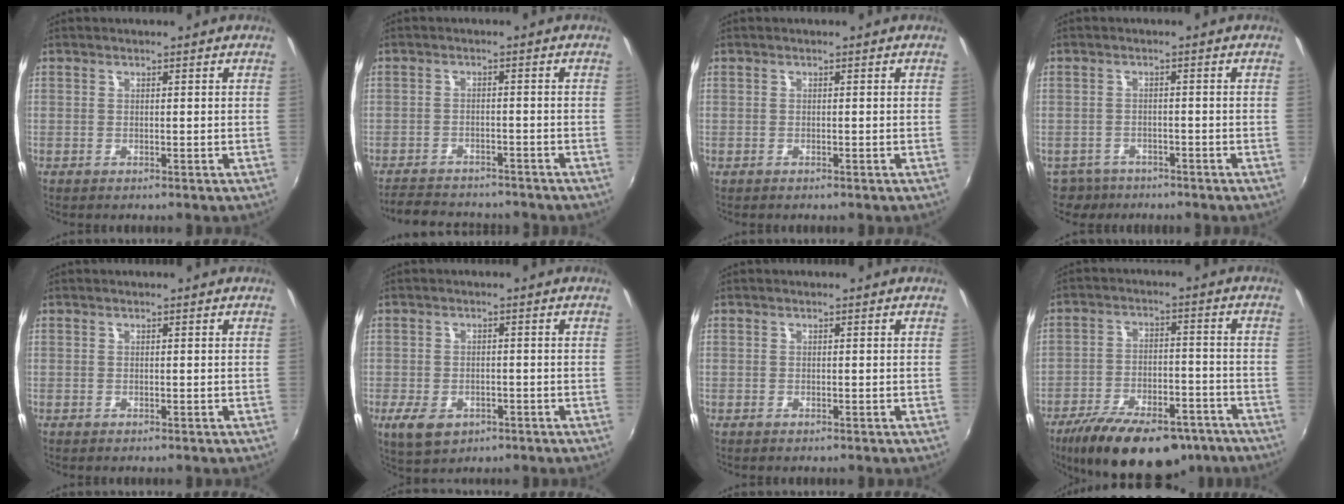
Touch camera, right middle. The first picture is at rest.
{"total": 9.2, "force": [-8.4, 2.7, 2.7], "torque": [-0.076, -0.004, -0.124]}
{"total": 0.0}
{"total": 5.0, "force": [-4.0, 2.9, 0.6], "torque": [-0.029, -0.004, -0.066]}
{"total": 0.0}
{"total": 6.4, "force": [-3.1, 3.9, 3.9], "torque": [-0.092, -0.017, -0.049]}
{"total": 0.0}
{"total": 20.9, "force": [-15.4, 8.4, 11.4], "torque": [-0.210, -0.021, -0.221]}